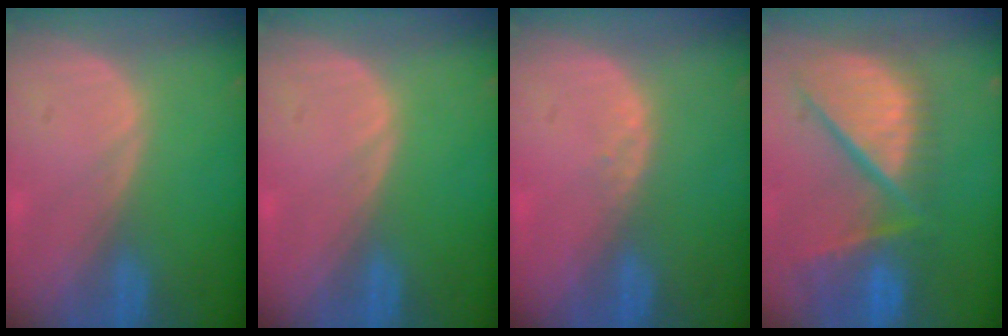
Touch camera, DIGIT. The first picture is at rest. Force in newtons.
{"total": 0.0}
{"total": 1.1, "press": 0.8, "slide": 0.7}
{"total": 12.8, "press": 10.6, "slide": 7.2}